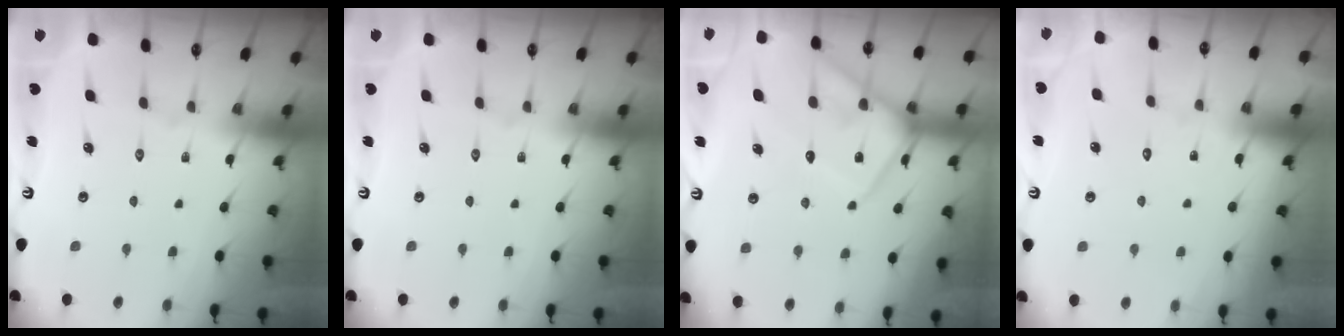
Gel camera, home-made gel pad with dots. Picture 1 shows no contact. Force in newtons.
{"total": 0.0}
{"total": 12.2, "press": 12.1, "slide": 0.7}
{"total": 5.6, "press": 5.6, "slide": 0.3}